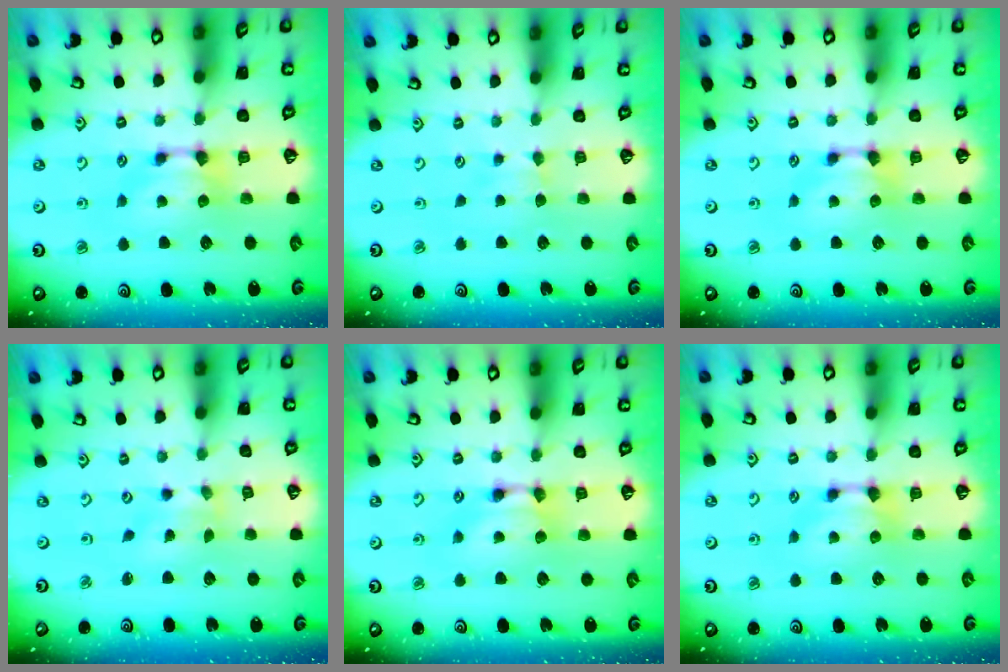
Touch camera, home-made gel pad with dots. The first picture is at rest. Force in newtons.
{"total": 2.3, "press": 2.2, "slide": 0.5}
{"total": 0.0}
{"total": 2.6, "press": 2.5, "slide": 0.9}
{"total": 1.8, "press": 1.8, "slide": 0.2}
{"total": 0.0}